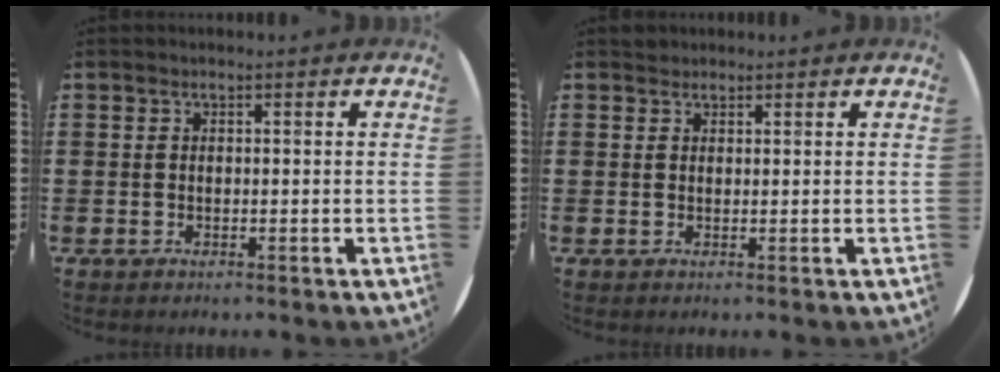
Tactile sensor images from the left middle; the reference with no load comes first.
{"total": 0.9, "force": [0.8, 0.3, -0.2], "torque": [0.010, 0.000, 0.015]}